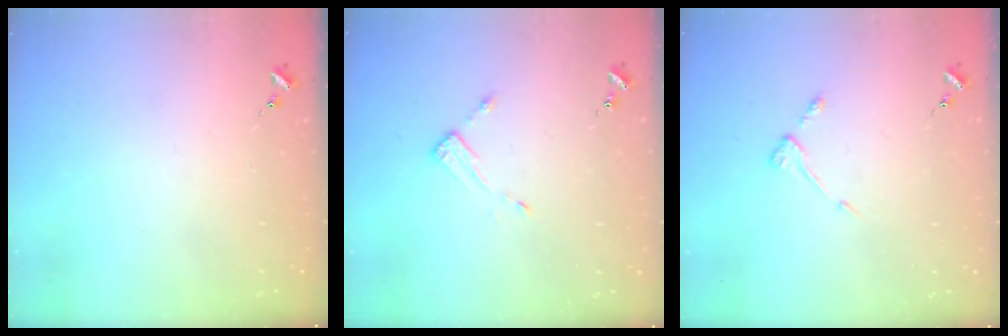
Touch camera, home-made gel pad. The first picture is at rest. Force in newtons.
{"total": 3.1, "press": 3.1, "slide": 0.2}
{"total": 4.2, "press": 4.1, "slide": 0.7}